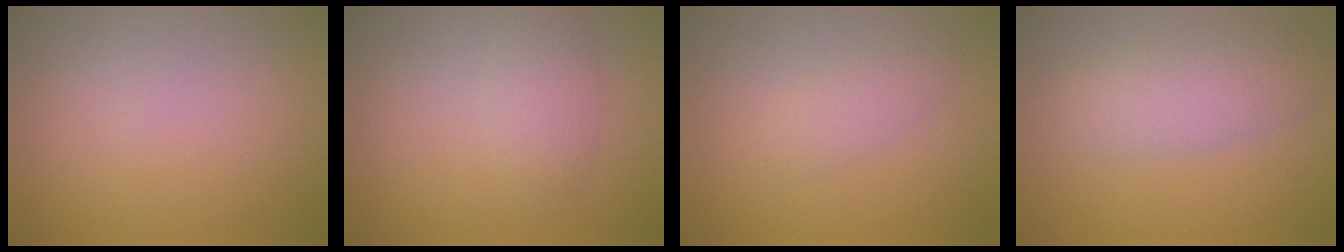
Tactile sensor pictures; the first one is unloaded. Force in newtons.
{"total": 2.5, "press": 2.5, "slide": 0.1}
{"total": 1.7, "press": 1.7, "slide": 0.1}
{"total": 4.3, "press": 4.3, "slide": 0.1}